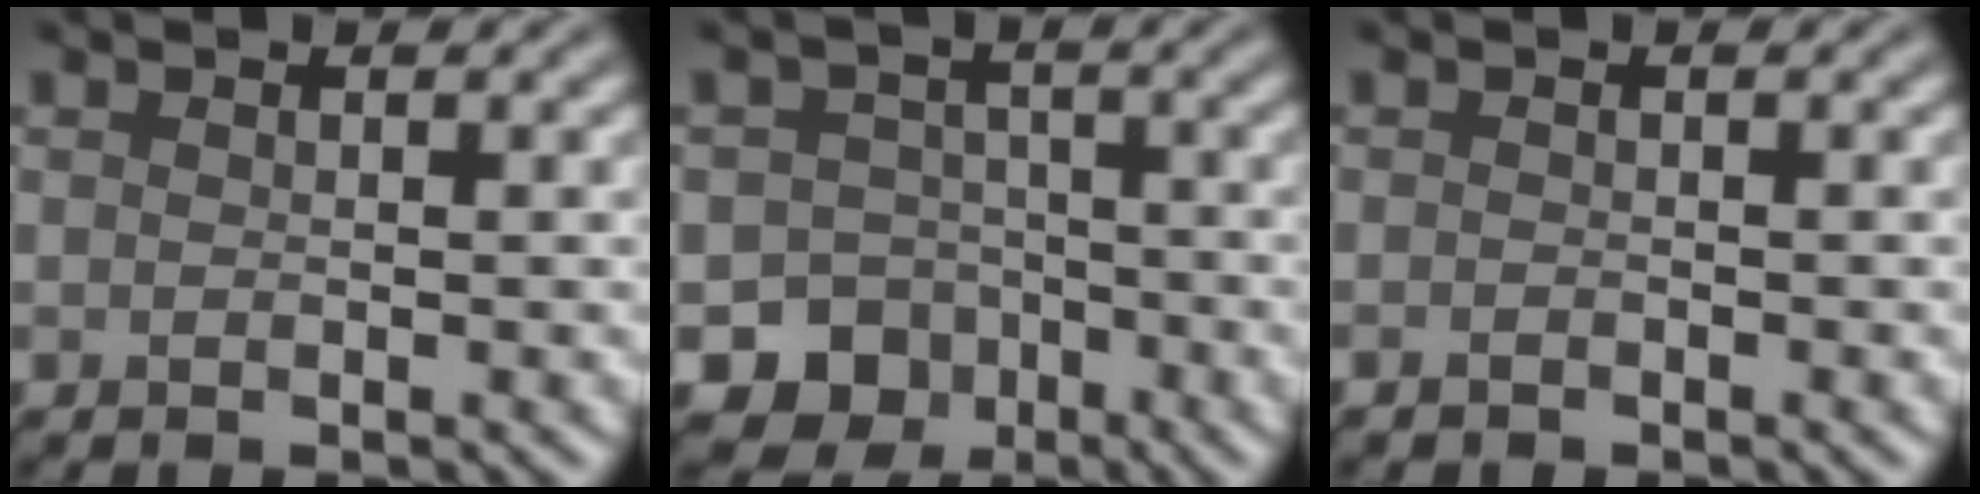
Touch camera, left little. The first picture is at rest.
{"total": 7.2, "force": [-3.9, 5.9, 1.2], "torque": [0.009, -0.012, -0.072]}
{"total": 0.6, "force": [-0.6, 0.1, 0.1], "torque": [0.000, -0.003, -0.012]}